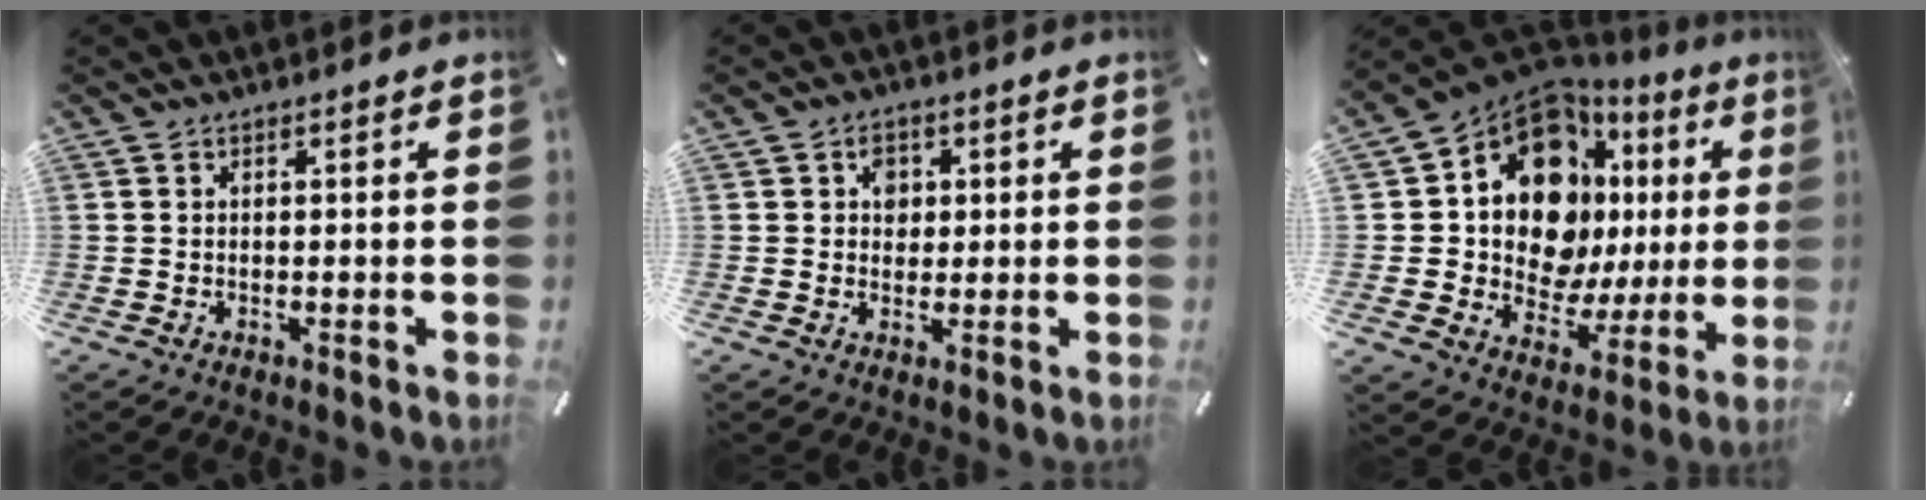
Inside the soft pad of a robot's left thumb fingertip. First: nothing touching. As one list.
[{"total": 3.9, "force": [0.8, 3.5, 1.6], "torque": [-0.015, -0.003, 0.007]}, {"total": 17.3, "force": [6.6, 11.5, 11.2], "torque": [-0.212, -0.065, 0.110]}]